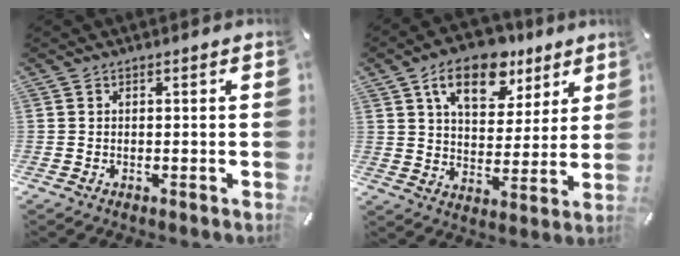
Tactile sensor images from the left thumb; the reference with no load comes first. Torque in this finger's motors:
{"motor_torque": [0.44, 0.54, 1.39, -1.38, 0.37]}